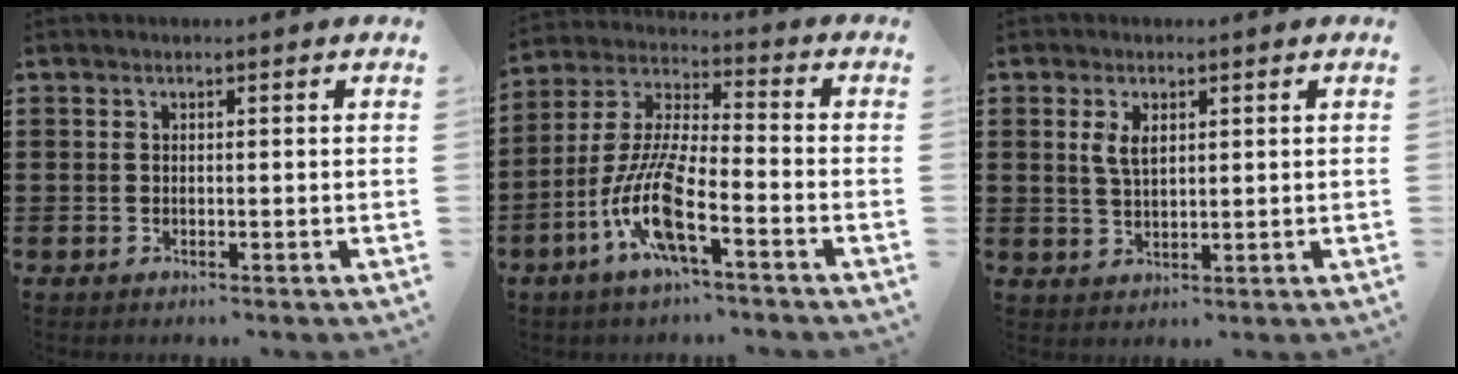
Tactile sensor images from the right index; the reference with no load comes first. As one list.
[{"total": 10.9, "force": [-5.4, 1.8, 9.3], "torque": [-0.216, -0.017, -0.108]}, {"total": 3.4, "force": [1.1, 1.6, 2.7], "torque": [-0.059, 0.007, 0.018]}]